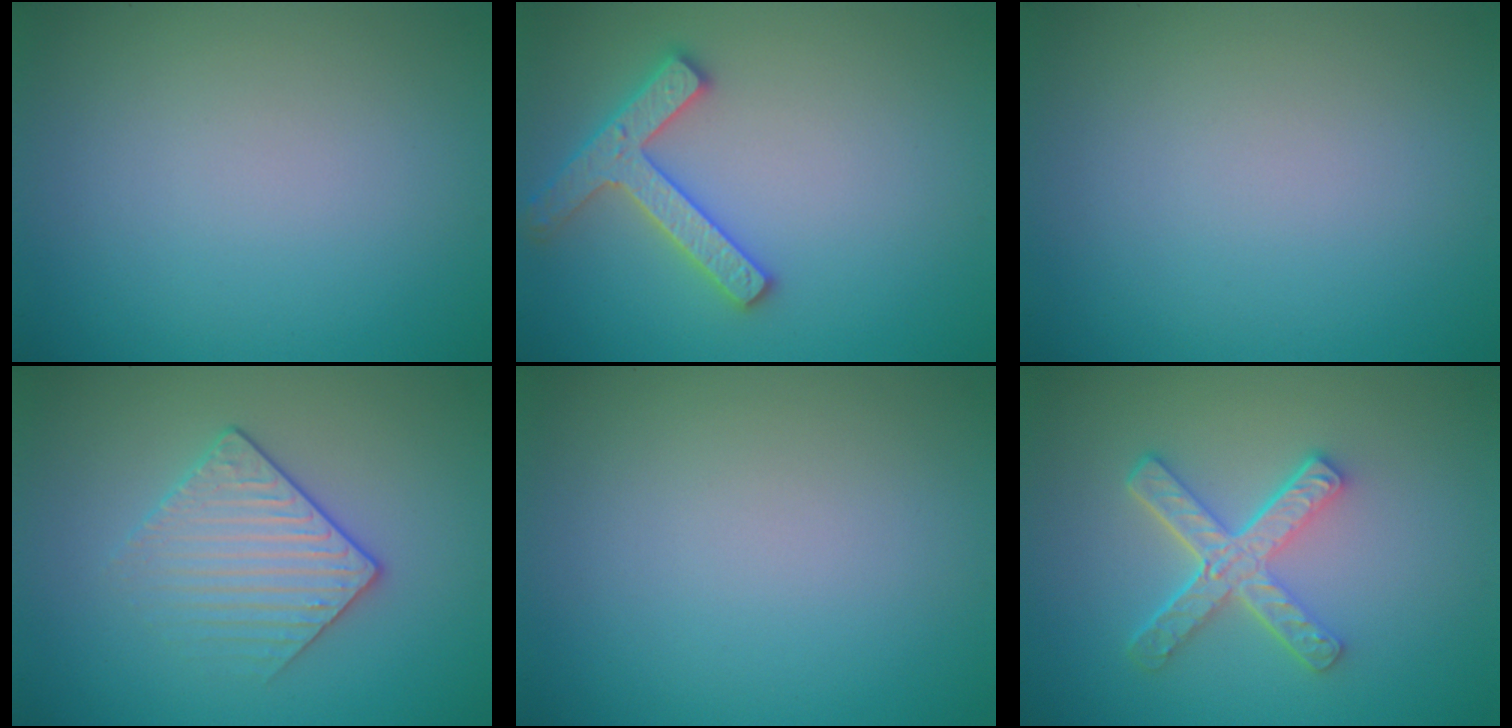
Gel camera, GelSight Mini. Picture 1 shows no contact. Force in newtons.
{"total": 3.5, "press": 3.4, "slide": 0.8}
{"total": 0.0}
{"total": 3.0, "press": 2.8, "slide": 1.2}
{"total": 0.0}
{"total": 4.8, "press": 3.3, "slide": 3.4}